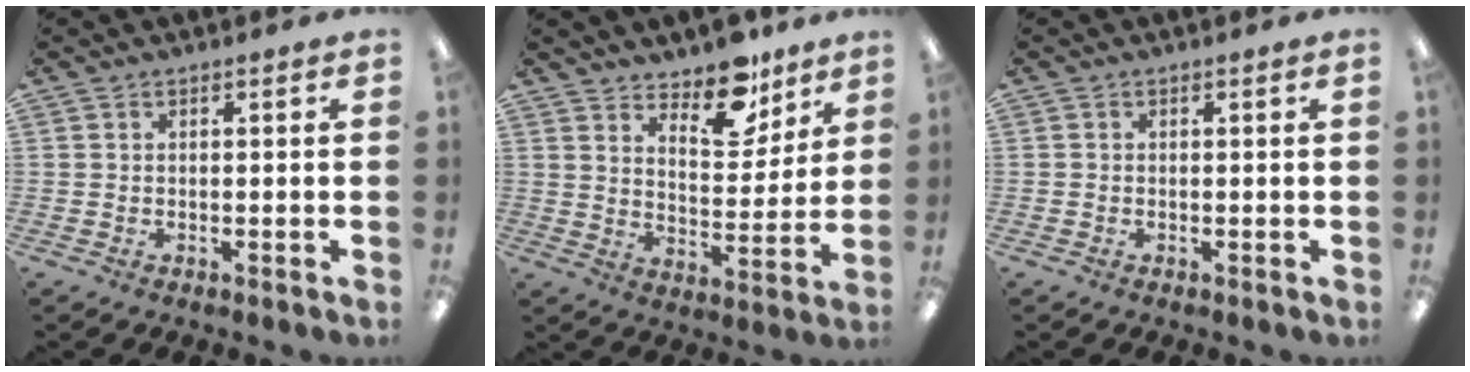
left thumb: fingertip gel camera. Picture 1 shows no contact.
{"total": 11.6, "force": [9.4, 5.1, 4.6], "torque": [-0.049, -0.069, 0.167]}
{"total": 0.0}